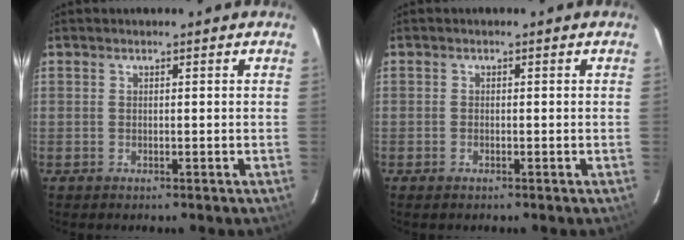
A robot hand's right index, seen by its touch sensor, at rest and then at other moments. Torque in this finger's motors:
{"motor_torque": [0.47, -0.51, 0.05, 0.01]}